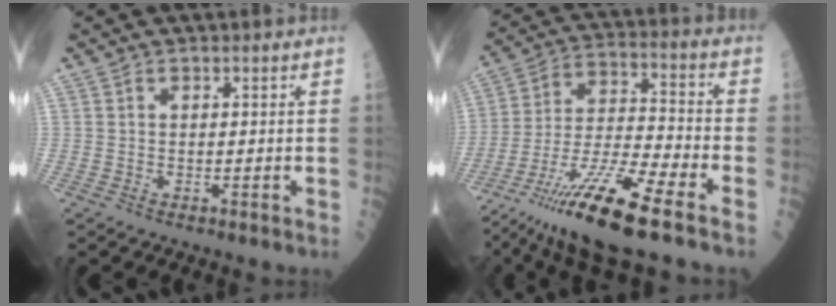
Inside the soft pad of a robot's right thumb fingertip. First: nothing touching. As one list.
[{"total": 20.9, "force": [-12.3, 3.0, 16.6], "torque": [-0.349, 0.022, -0.220]}]